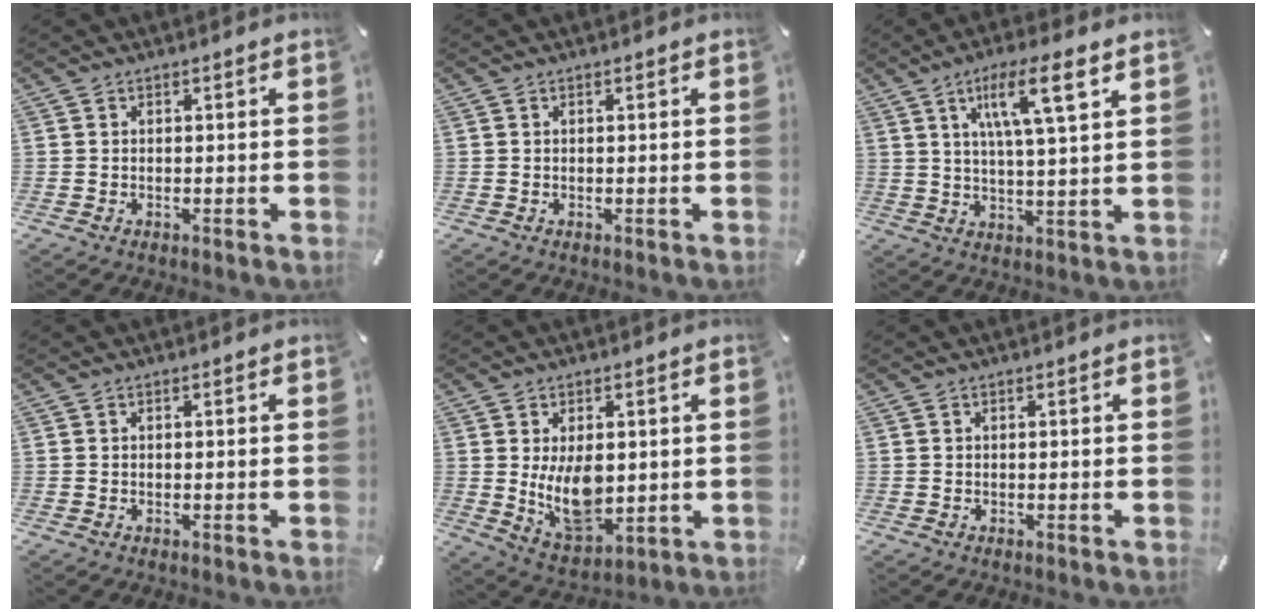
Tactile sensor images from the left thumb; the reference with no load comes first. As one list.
[{"total": 0.0}, {"total": 11.2, "force": [5.4, 1.6, 9.7], "torque": [-0.174, -0.008, 0.085]}, {"total": 0.0}, {"total": 11.2, "force": [1.1, 7.1, 8.6], "torque": [-0.155, -0.017, 0.018]}, {"total": 0.0}]